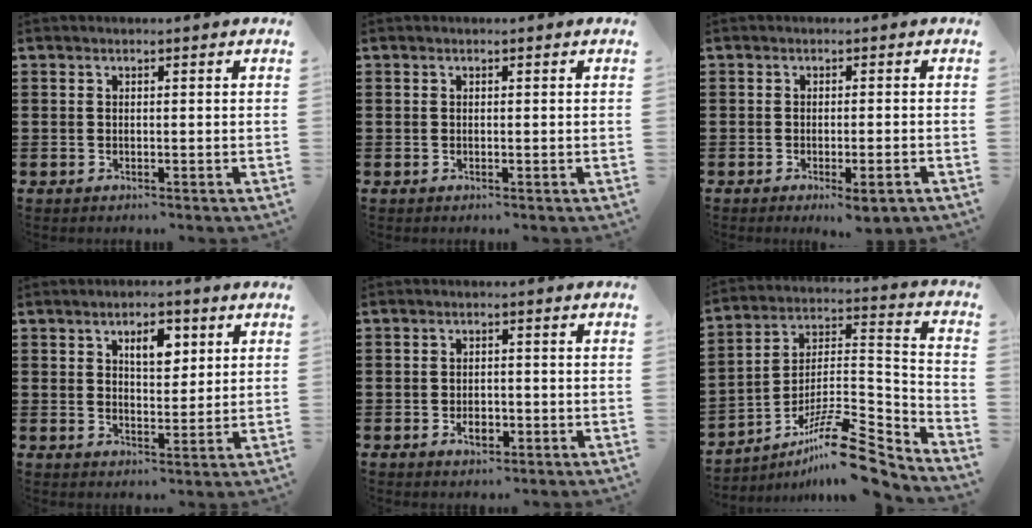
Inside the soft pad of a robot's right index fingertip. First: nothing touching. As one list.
[{"total": 0.0}, {"total": 2.3, "force": [-1.5, 0.2, 1.7], "torque": [-0.030, 0.000, -0.026]}, {"total": 5.0, "force": [2.3, 2.3, 3.8], "torque": [-0.057, 0.001, 0.033]}, {"total": 2.7, "force": [-1.1, 1.4, 2.0], "torque": [-0.040, 0.000, -0.020]}, {"total": 13.3, "force": [-10.0, 3.0, 8.2], "torque": [-0.125, 0.039, -0.182]}]